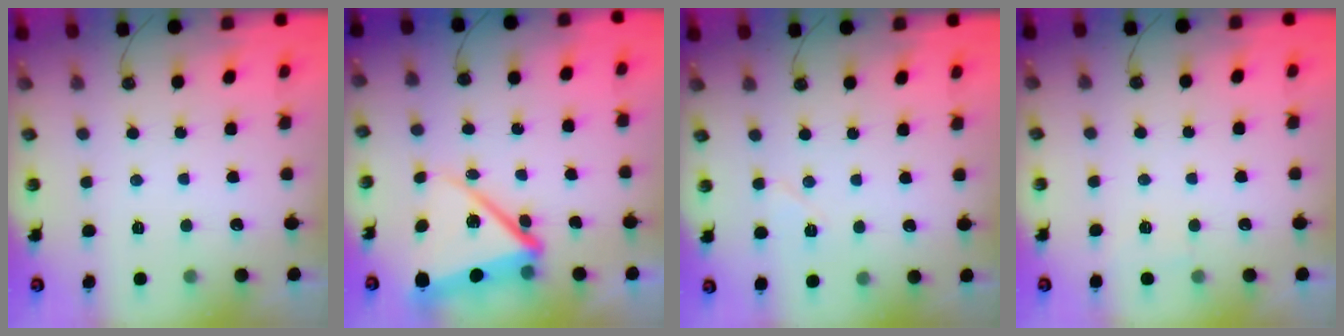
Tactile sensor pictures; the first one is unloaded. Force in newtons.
{"total": 13.1, "press": 13.0, "slide": 1.6}
{"total": 5.3, "press": 4.8, "slide": 2.1}
{"total": 2.2, "press": 2.1, "slide": 0.3}